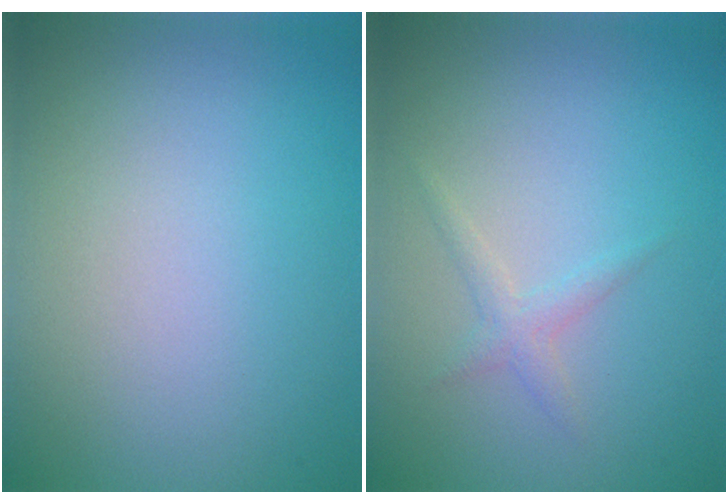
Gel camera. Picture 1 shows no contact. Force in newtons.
{"total": 1.2, "press": 1.2, "slide": 0.1}